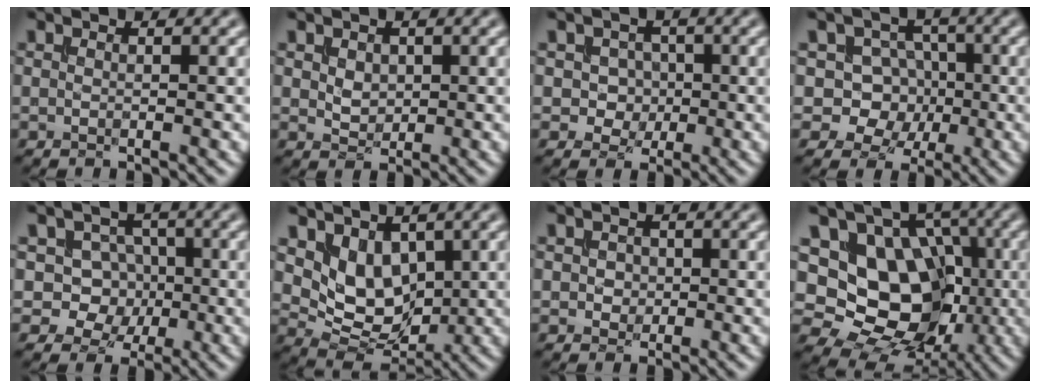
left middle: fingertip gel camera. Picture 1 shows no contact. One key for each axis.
{"total": 1.5, "fx": 0.4, "fy": 1.2, "fz": 0.8, "tx": -0.020, "ty": -0.003, "tz": 0.010}
{"total": 2.6, "fx": 0.0, "fy": 2.3, "fz": 1.2, "tx": -0.011, "ty": 0.005, "tz": -0.008}
{"total": 5.4, "fx": -0.2, "fy": 4.9, "fz": 2.2, "tx": -0.003, "ty": 0.013, "tz": -0.030}
{"total": 4.6, "fx": -0.1, "fy": 4.2, "fz": 2.0, "tx": -0.006, "ty": 0.005, "tz": -0.024}
{"total": 5.2, "fx": 1.7, "fy": 3.7, "fz": 3.2, "tx": -0.066, "ty": -0.020, "tz": 0.032}
{"total": 1.2, "fx": 0.0, "fy": 1.0, "fz": 0.5, "tx": -0.011, "ty": 0.000, "tz": 0.000}
{"total": 14.8, "fx": 0.1, "fy": 12.2, "fz": 8.3, "tx": -0.137, "ty": 0.018, "tz": -0.017}